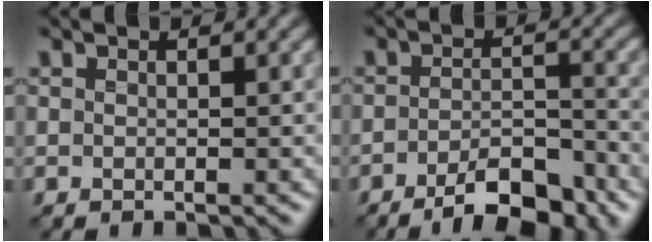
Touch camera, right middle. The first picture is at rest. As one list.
[{"total": 6.4, "force": [-4.4, 1.8, 4.2], "torque": [-0.067, 0.001, -0.071]}]